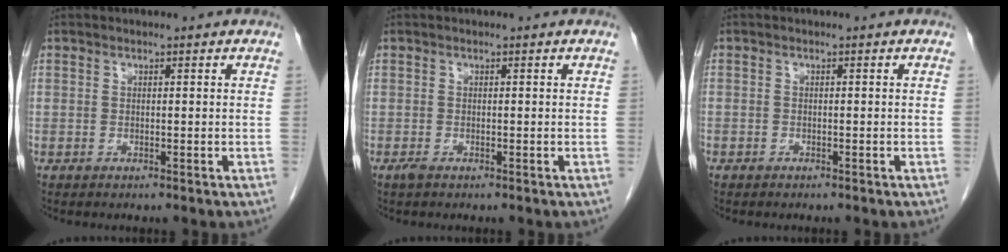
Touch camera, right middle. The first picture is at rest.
{"total": 0.8, "force": [-0.5, 0.2, 0.5], "torque": [-0.014, -0.002, -0.008]}
{"total": 0.5, "force": [-0.4, 0.3, 0.1], "torque": [-0.007, 0.002, -0.008]}